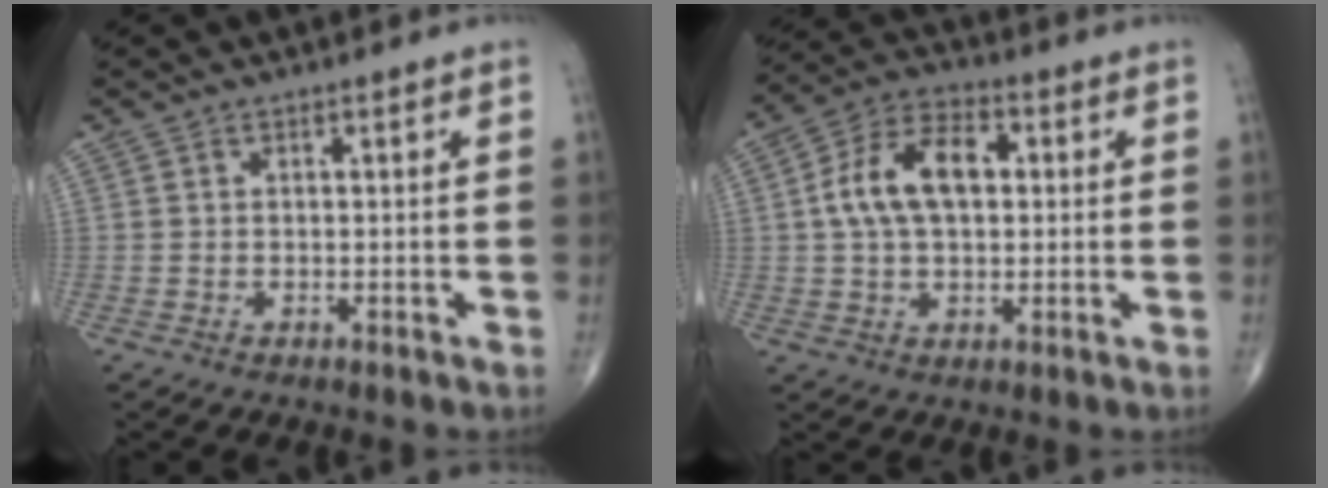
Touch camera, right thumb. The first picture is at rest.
{"total": 12.4, "force": [1.7, 7.4, 9.7], "torque": [-0.172, 0.024, 0.023]}